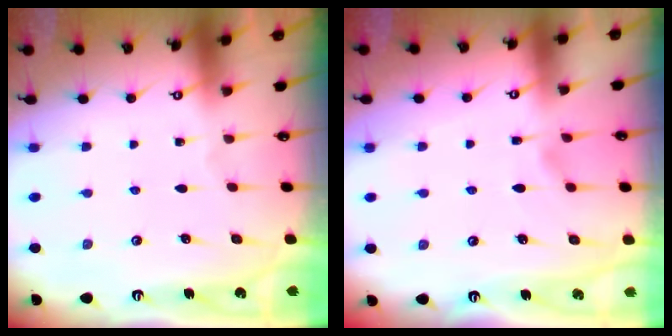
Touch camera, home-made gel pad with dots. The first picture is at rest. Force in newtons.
{"total": 1.3, "press": 0.9, "slide": 0.8}